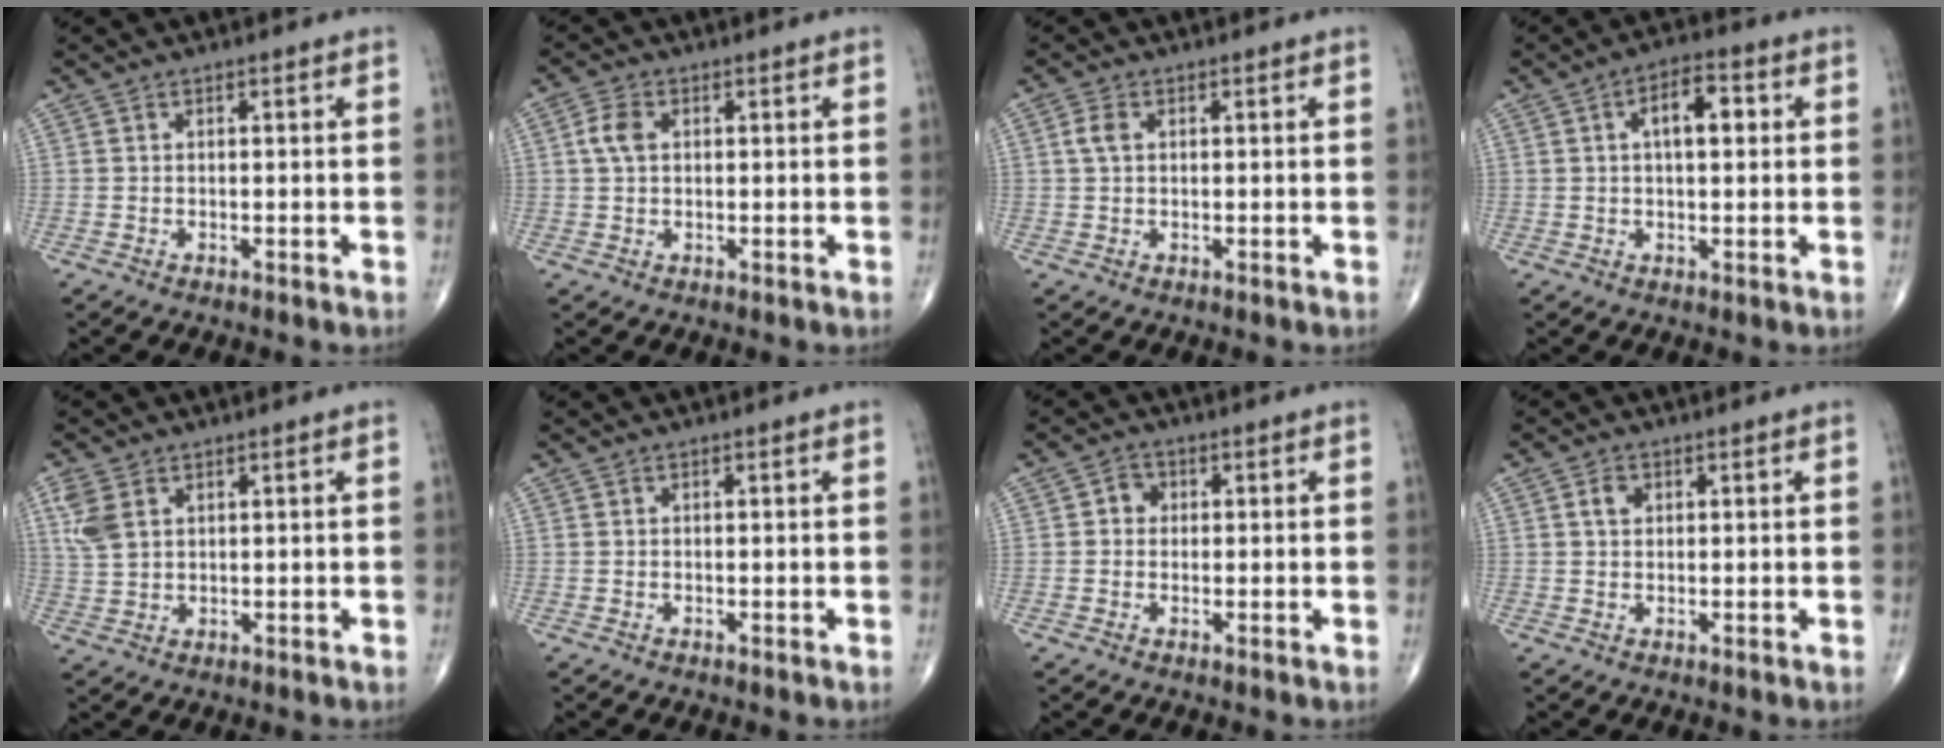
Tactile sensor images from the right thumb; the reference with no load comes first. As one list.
[{"total": 4.0, "force": [0.8, 2.8, 2.8], "torque": [-0.059, 0.006, 0.011]}, {"total": 2.5, "force": [0.6, 1.5, 1.8], "torque": [-0.042, 0.007, 0.011]}, {"total": 6.9, "force": [1.5, 3.2, 5.9], "torque": [-0.085, 0.012, 0.019]}, {"total": 5.3, "force": [2.3, 3.2, 3.6], "torque": [-0.083, -0.001, 0.053]}, {"total": 0.0}, {"total": 2.5, "force": [0.2, 2.2, 1.1], "torque": [0.000, 0.006, -0.003]}, {"total": 2.2, "force": [0.7, 1.6, 1.3], "torque": [-0.020, 0.002, 0.012]}]